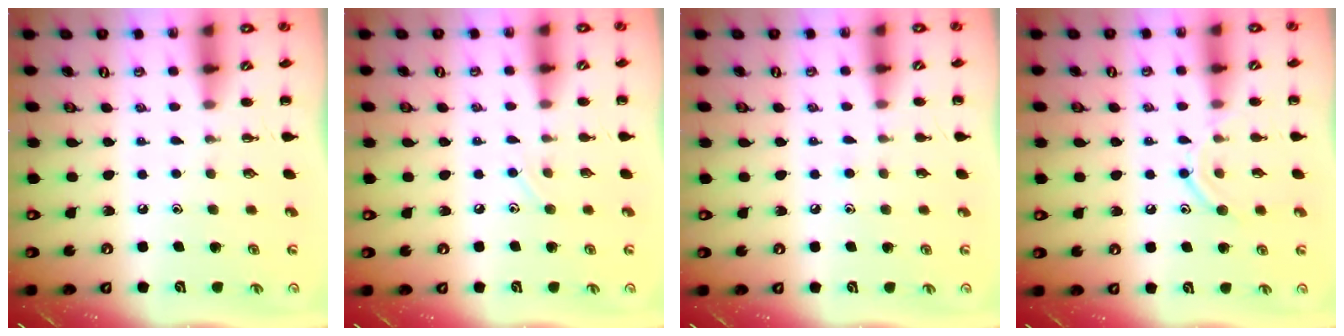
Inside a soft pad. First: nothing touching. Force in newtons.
{"total": 4.7, "press": 4.4, "slide": 1.4}
{"total": 5.7, "press": 5.3, "slide": 2.1}
{"total": 9.4, "press": 9.4, "slide": 1.2}